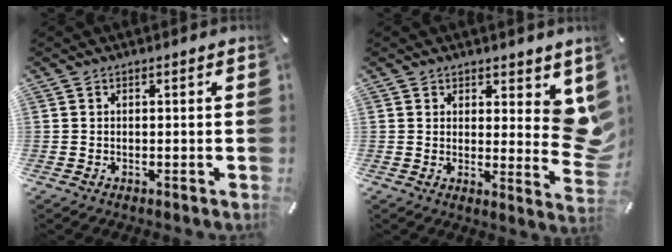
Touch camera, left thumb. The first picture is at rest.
{"total": 8.5, "force": [3.5, 5.0, 6.0], "torque": [-0.049, -0.036, 0.066]}